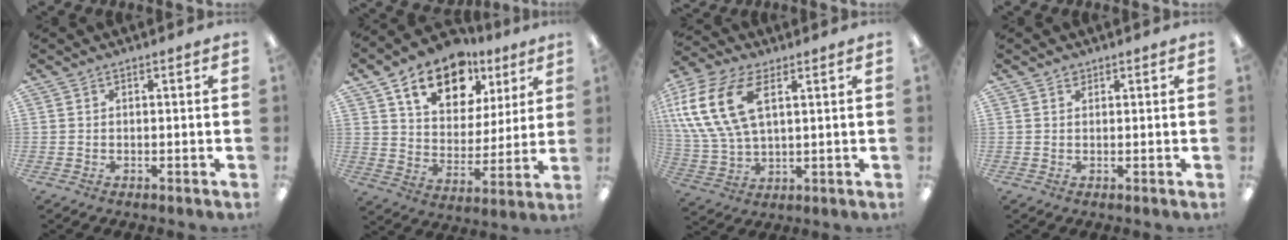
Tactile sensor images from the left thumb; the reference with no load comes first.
{"total": 16.4, "force": [10.4, 10.0, 7.8], "torque": [-0.126, -0.048, 0.186]}
{"total": 16.5, "force": [6.0, 9.1, 12.4], "torque": [-0.276, -0.003, 0.110]}
{"total": 1.1, "force": [0.8, 0.6, 0.4], "torque": [-0.001, -0.002, 0.012]}